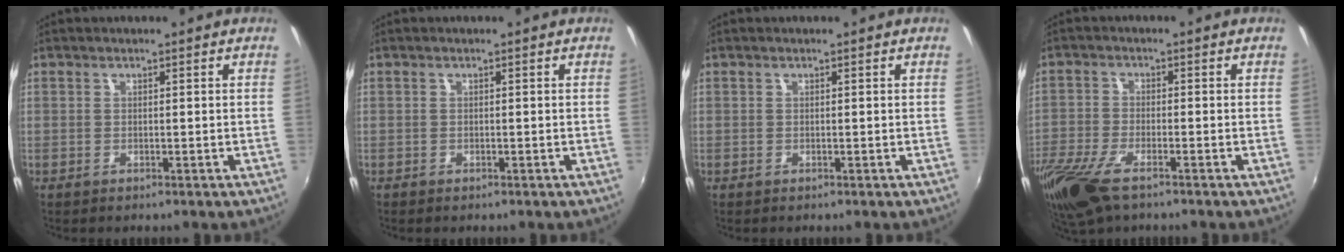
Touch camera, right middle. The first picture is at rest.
{"total": 0.0}
{"total": 0.0}
{"total": 12.1, "force": [-7.9, 4.4, 8.0], "torque": [-0.193, -0.045, -0.155]}